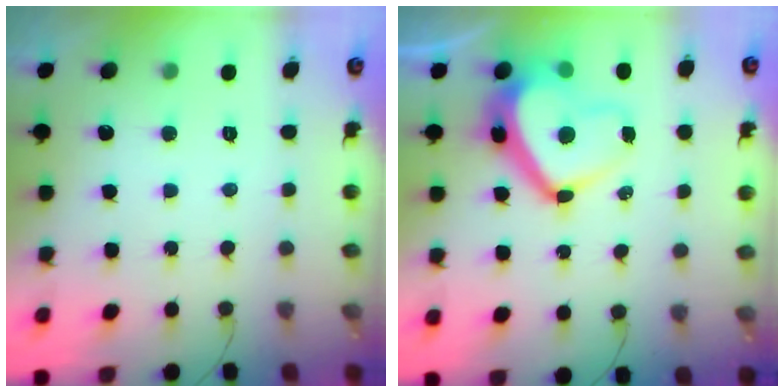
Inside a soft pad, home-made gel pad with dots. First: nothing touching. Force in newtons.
{"total": 13.5, "press": 13.3, "slide": 2.3}